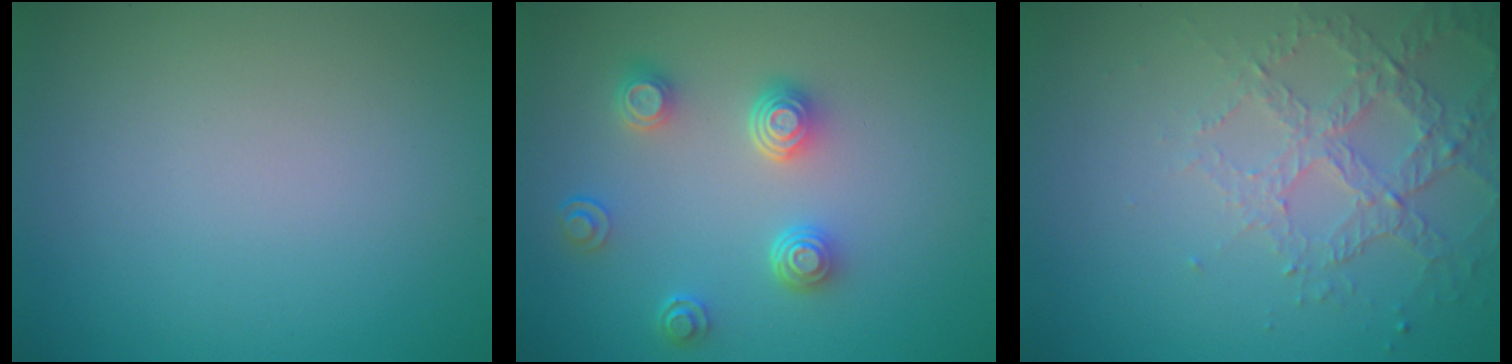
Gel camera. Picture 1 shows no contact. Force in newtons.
{"total": 3.8, "press": 3.0, "slide": 2.4}
{"total": 3.4, "press": 2.9, "slide": 1.8}